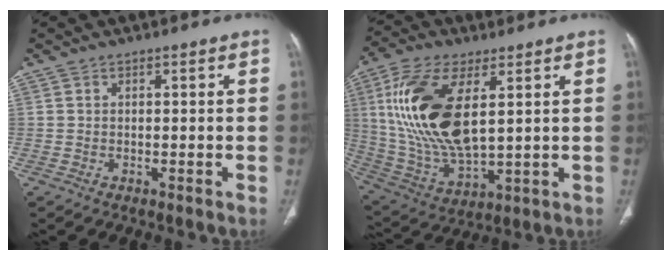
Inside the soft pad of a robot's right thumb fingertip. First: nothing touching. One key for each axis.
{"total": 20.5, "fx": 4.8, "fy": 9.5, "fz": 17.5, "tx": -0.364, "ty": -0.022, "tz": 0.099}